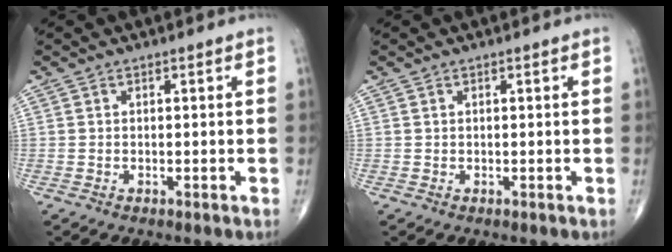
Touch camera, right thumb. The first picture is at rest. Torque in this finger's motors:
{"motor_torque": [-0.01, 0.02, 0.00, 0.00, 0.01]}